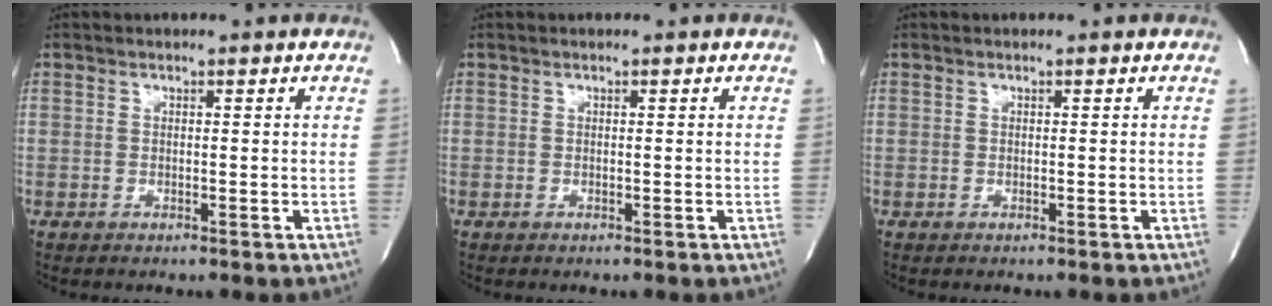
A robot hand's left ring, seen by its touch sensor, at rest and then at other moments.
{"total": 0.0}
{"total": 0.0}